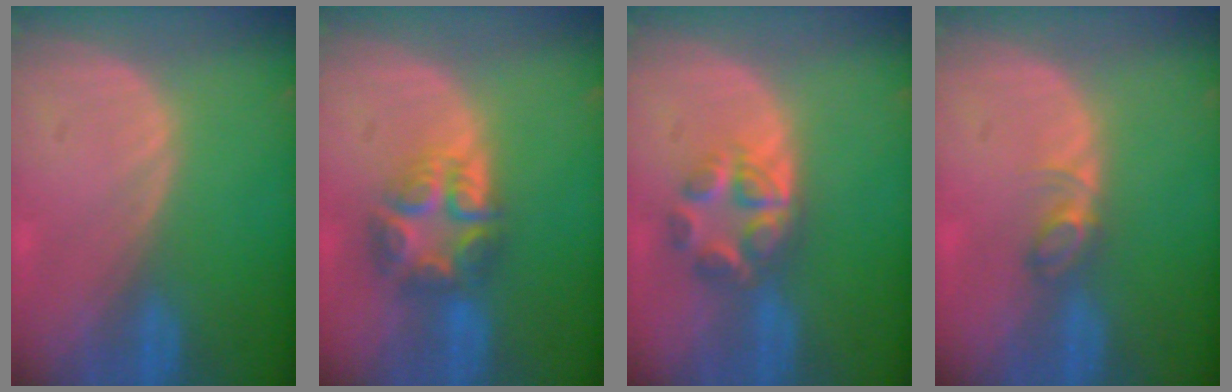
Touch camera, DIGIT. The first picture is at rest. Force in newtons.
{"total": 7.7, "press": 6.7, "slide": 3.8}
{"total": 5.9, "press": 5.5, "slide": 2.2}
{"total": 2.5, "press": 2.5, "slide": 0.4}